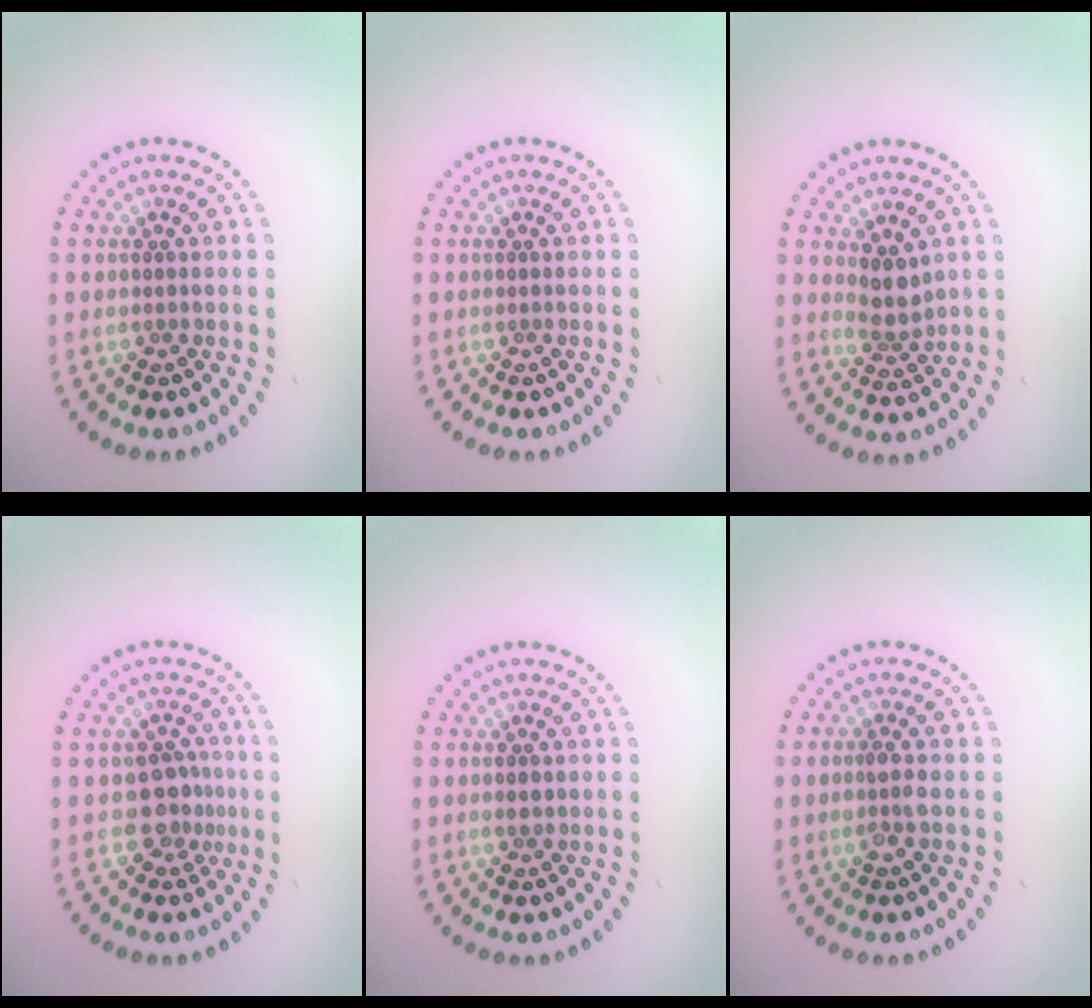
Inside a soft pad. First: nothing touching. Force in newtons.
{"total": 0.0}
{"total": 2.3, "press": 2.1, "slide": 1.1}
{"total": 2.8, "press": 2.2, "slide": 1.6}
{"total": 1.1, "press": 1.1, "slide": 0.1}
{"total": 1.7, "press": 1.7, "slide": 0.4}